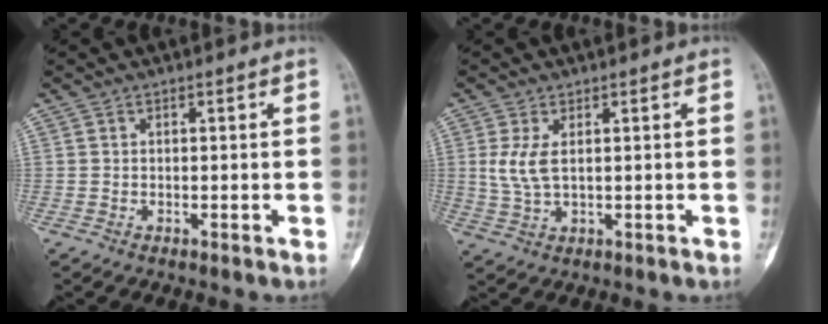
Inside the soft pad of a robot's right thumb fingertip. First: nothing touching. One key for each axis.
{"total": 4.7, "fx": 1.0, "fy": 2.1, "fz": 4.1, "tx": -0.098, "ty": -0.005, "tz": 0.028}